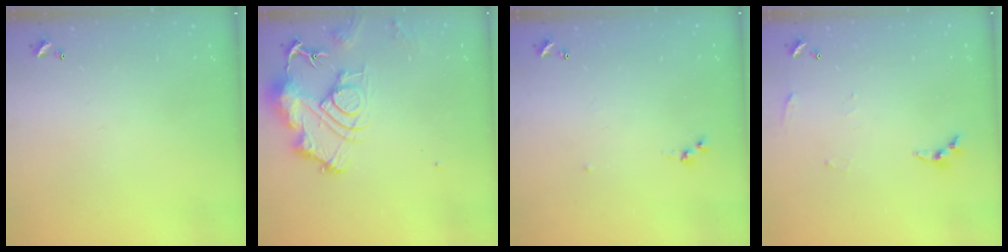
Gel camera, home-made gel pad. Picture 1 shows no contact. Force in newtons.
{"total": 12.2, "press": 12.1, "slide": 1.4}
{"total": 6.0, "press": 6.0, "slide": 0.7}
{"total": 4.6, "press": 4.6, "slide": 0.4}